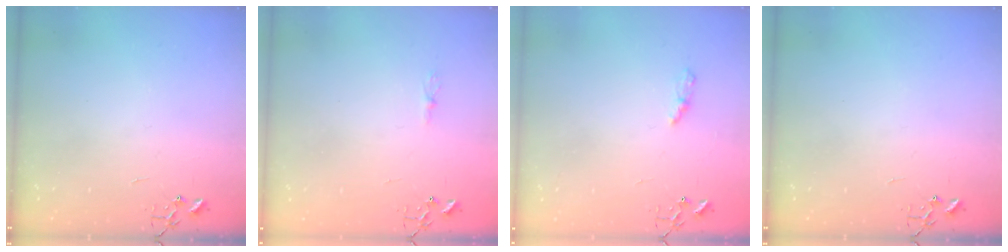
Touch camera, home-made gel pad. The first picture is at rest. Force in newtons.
{"total": 4.1, "press": 4.1, "slide": 0.5}
{"total": 4.2, "press": 4.2, "slide": 0.5}
{"total": 0.0}